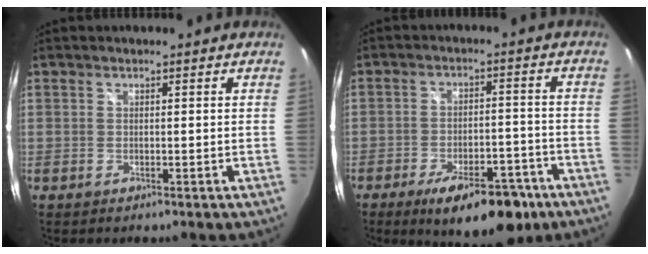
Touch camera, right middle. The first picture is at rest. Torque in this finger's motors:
{"motor_torque": [1.61, -0.53, 1.06, 0.21]}